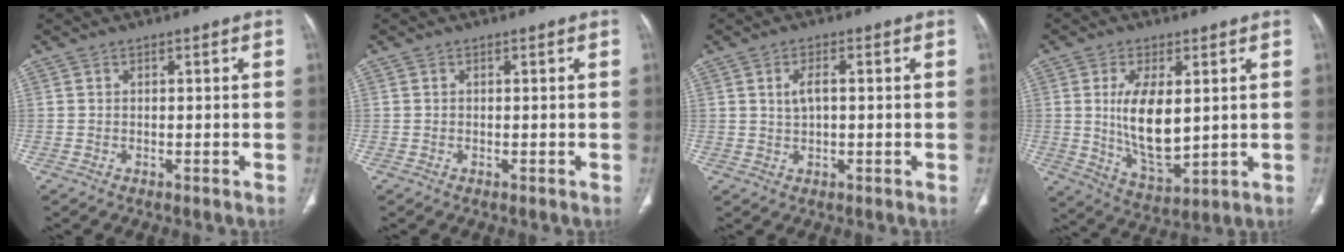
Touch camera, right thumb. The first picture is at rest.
{"total": 0.0}
{"total": 3.1, "force": [0.5, 1.4, 2.7], "torque": [-0.052, 0.003, 0.011]}
{"total": 12.2, "force": [1.7, 5.7, 10.6], "torque": [-0.180, -0.027, 0.044]}